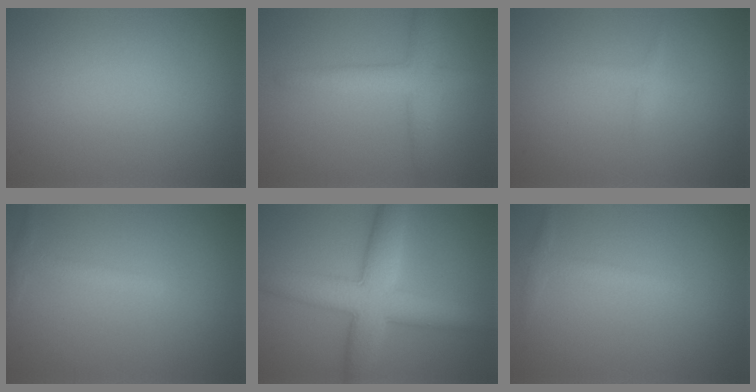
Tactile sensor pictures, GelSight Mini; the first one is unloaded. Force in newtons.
{"total": 4.0, "press": 4.0, "slide": 0.2}
{"total": 0.9, "press": 0.8, "slide": 0.0}
{"total": 1.5, "press": 1.5, "slide": 0.0}
{"total": 7.7, "press": 7.7, "slide": 0.1}
{"total": 1.5, "press": 1.5, "slide": 0.0}